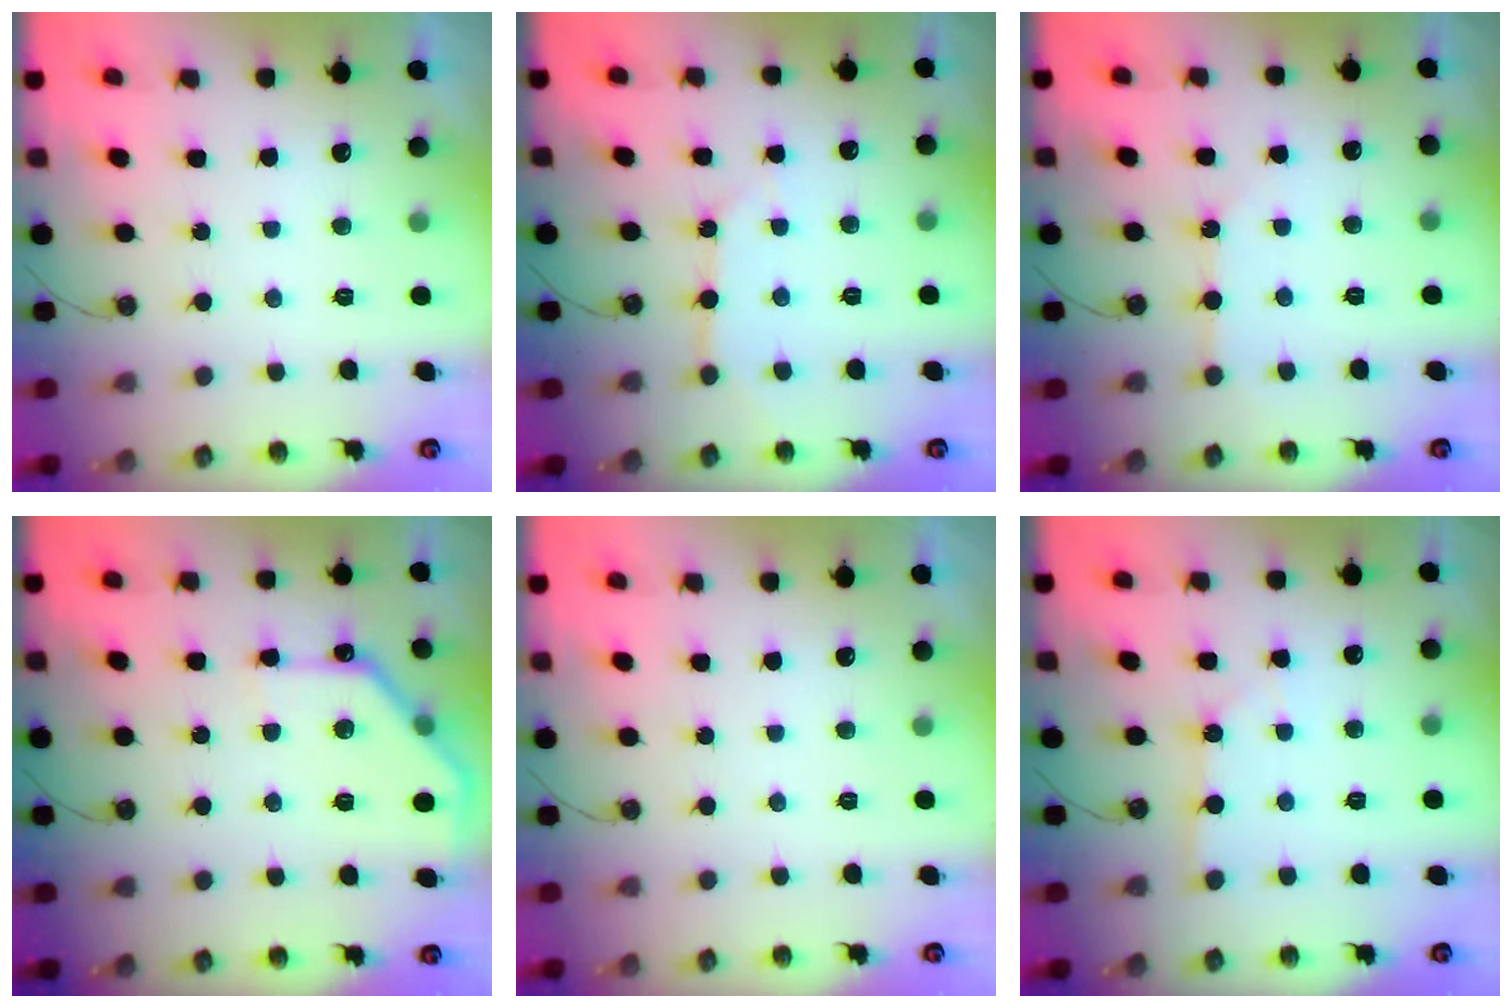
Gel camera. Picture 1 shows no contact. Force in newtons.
{"total": 5.1, "press": 5.0, "slide": 0.6}
{"total": 2.3, "press": 2.3, "slide": 0.4}
{"total": 12.5, "press": 12.5, "slide": 0.5}
{"total": 0.0}
{"total": 2.0, "press": 2.0, "slide": 0.1}